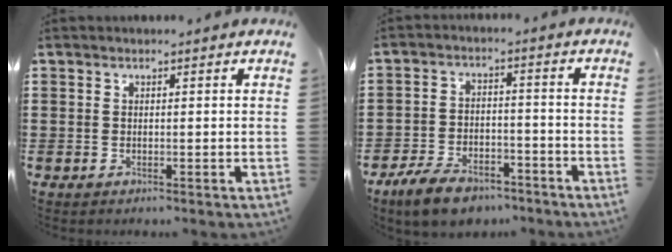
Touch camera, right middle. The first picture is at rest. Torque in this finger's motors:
{"motor_torque": [0.25, -0.06, 0.21, 0.07]}